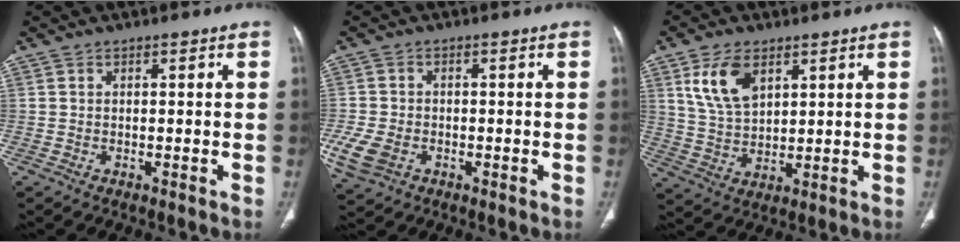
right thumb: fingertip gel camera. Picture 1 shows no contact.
{"total": 7.3, "force": [-2.5, 5.2, 4.5], "torque": [-0.105, 0.001, -0.042]}
{"total": 9.4, "force": [4.5, 5.3, 6.3], "torque": [-0.107, -0.016, 0.096]}